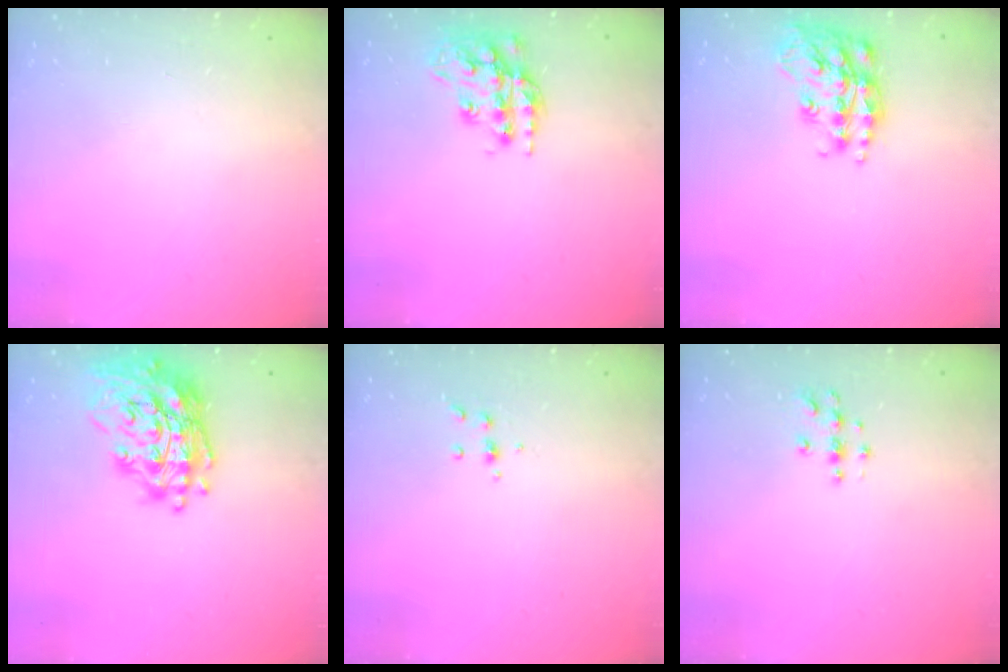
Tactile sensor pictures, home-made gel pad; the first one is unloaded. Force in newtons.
{"total": 17.3, "press": 17.3, "slide": 1.4}
{"total": 18.2, "press": 18.2, "slide": 1.2}
{"total": 19.7, "press": 19.5, "slide": 2.7}
{"total": 4.8, "press": 4.8, "slide": 0.5}
{"total": 3.9, "press": 3.8, "slide": 0.4}